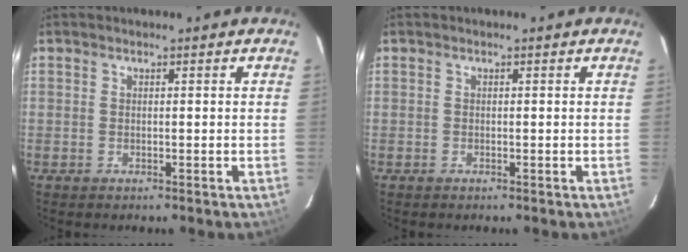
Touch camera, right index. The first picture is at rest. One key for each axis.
{"total": 0.0}